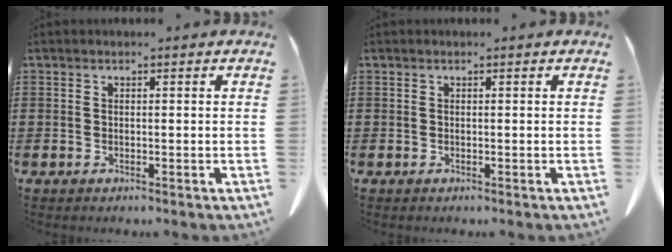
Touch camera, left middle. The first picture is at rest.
{"total": 0.0}